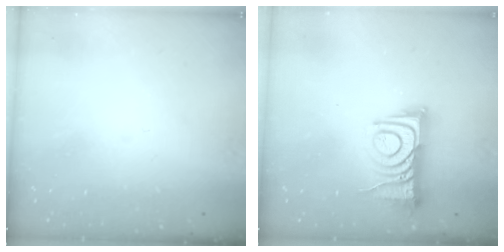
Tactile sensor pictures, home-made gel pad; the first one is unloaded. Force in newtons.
{"total": 11.2, "press": 11.2, "slide": 1.2}